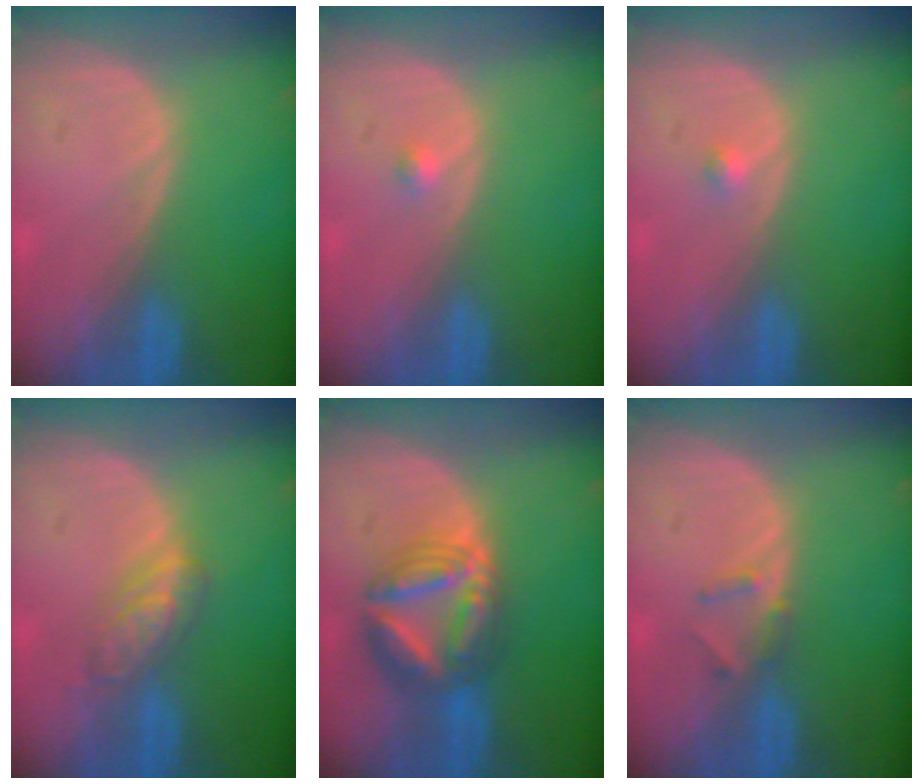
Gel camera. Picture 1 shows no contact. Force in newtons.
{"total": 0.9, "press": 0.7, "slide": 0.6}
{"total": 0.9, "press": 0.7, "slide": 0.6}
{"total": 4.6, "press": 4.5, "slide": 1.3}
{"total": 8.1, "press": 8.1, "slide": 0.8}
{"total": 1.9, "press": 1.7, "slide": 0.9}